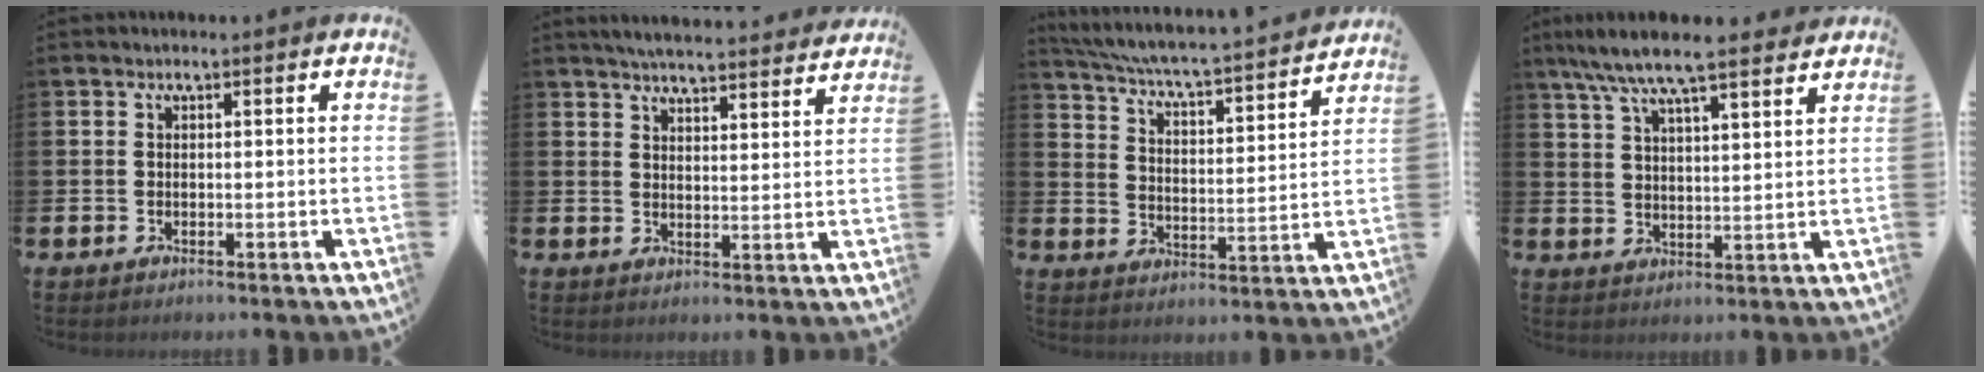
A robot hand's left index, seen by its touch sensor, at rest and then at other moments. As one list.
[{"total": 5.3, "force": [5.2, 0.1, 0.8], "torque": [-0.013, -0.035, 0.089]}, {"total": 5.4, "force": [5.2, 0.0, 1.6], "torque": [-0.054, -0.052, 0.080]}, {"total": 8.1, "force": [7.4, 0.9, 3.2], "torque": [-0.080, -0.031, 0.131]}]